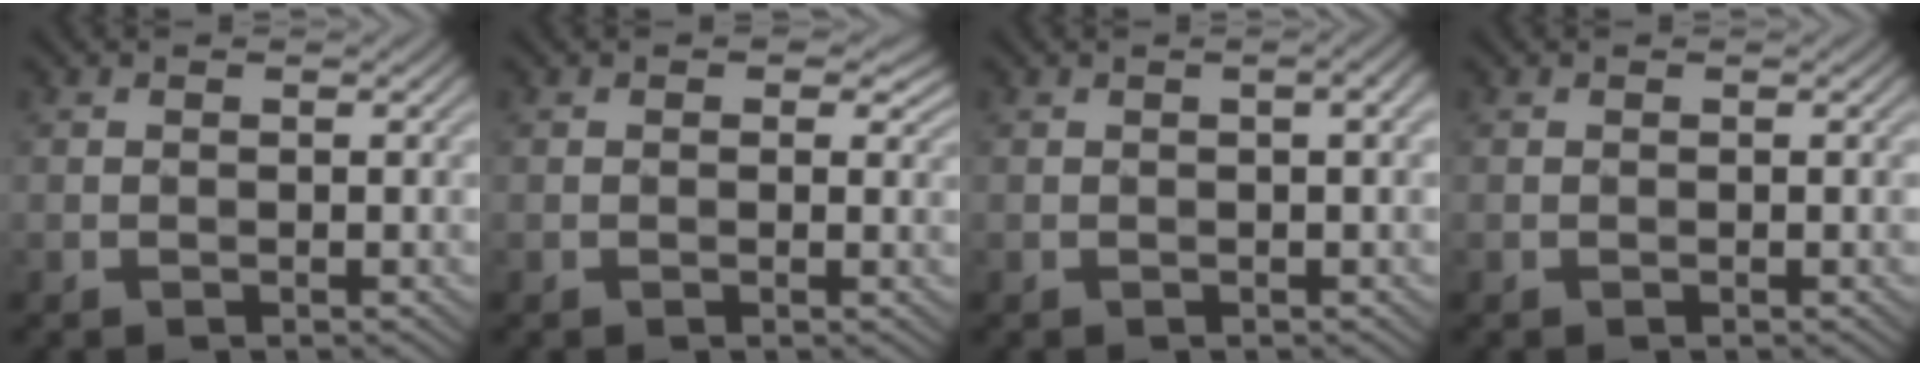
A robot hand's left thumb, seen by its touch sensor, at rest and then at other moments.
{"total": 2.2, "force": [0.8, 1.4, 1.5], "torque": [-0.025, -0.003, 0.009]}
{"total": 2.0, "force": [0.2, 0.2, 2.0], "torque": [-0.030, 0.007, 0.004]}
{"total": 0.0}